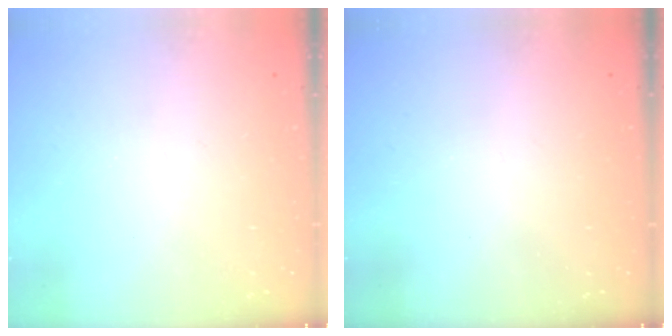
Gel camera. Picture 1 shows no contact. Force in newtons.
{"total": 0.0}